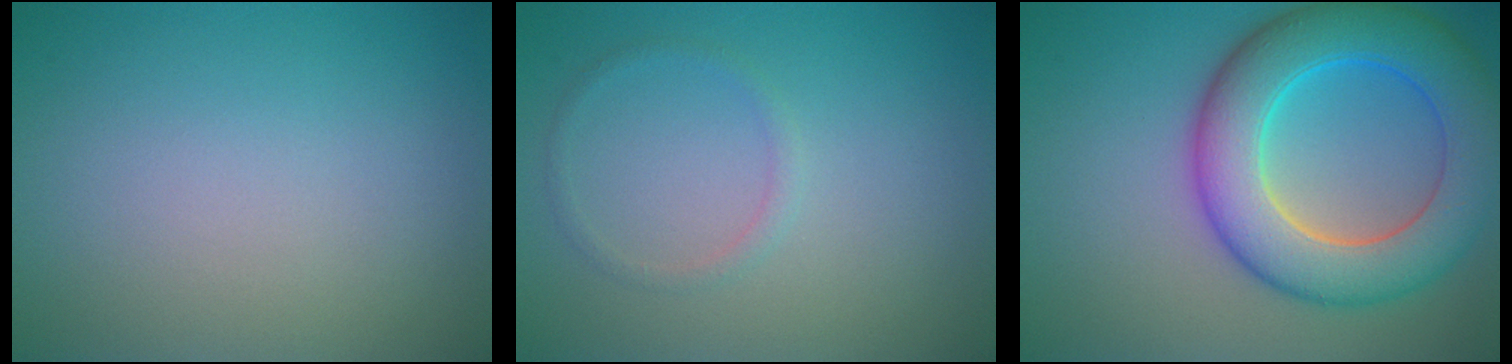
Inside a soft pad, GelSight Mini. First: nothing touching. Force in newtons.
{"total": 1.0, "press": 0.9, "slide": 0.2}
{"total": 9.5, "press": 9.5, "slide": 0.4}